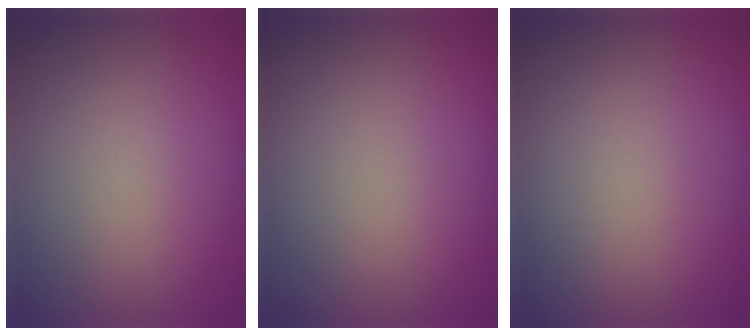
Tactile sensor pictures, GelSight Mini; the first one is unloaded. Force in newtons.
{"total": 0.0}
{"total": 0.0}